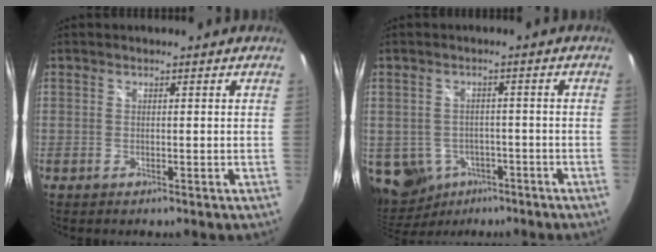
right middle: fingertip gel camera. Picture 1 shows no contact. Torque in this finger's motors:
{"motor_torque": [0.00, -0.01, 0.05, -0.01]}